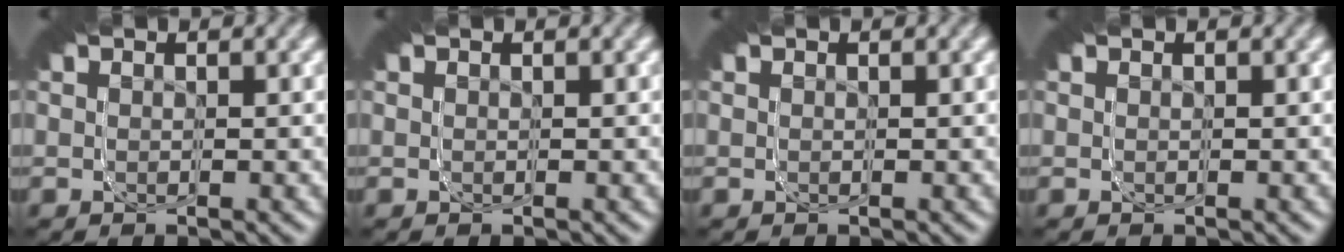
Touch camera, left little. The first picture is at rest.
{"total": 0.0}
{"total": 0.0}
{"total": 0.0}